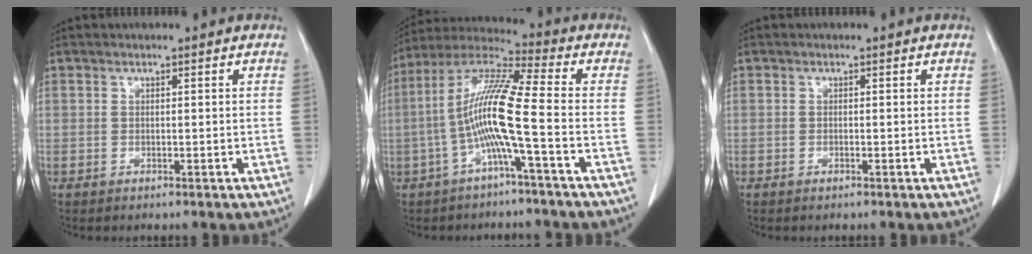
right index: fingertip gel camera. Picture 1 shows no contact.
{"total": 11.0, "force": [-2.6, -0.7, 10.7], "torque": [-0.216, 0.017, -0.060]}
{"total": 0.0}